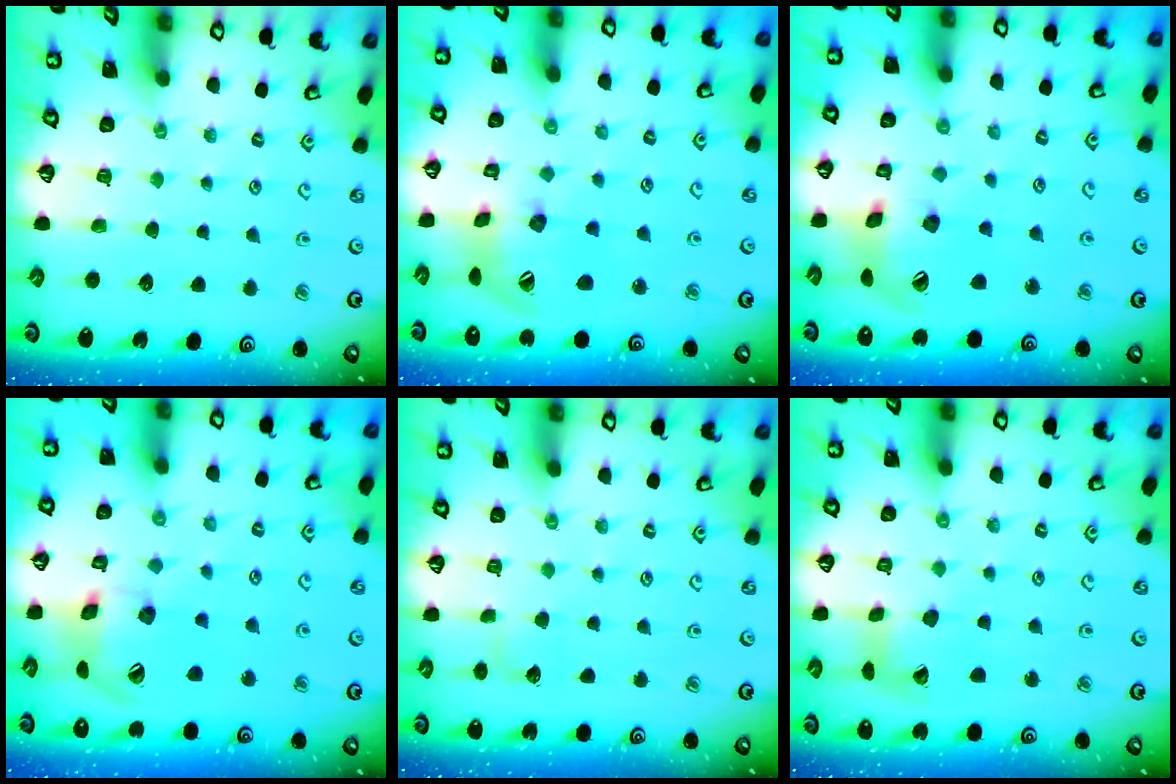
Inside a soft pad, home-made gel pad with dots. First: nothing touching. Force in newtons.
{"total": 14.8, "press": 14.7, "slide": 1.8}
{"total": 16.2, "press": 16.0, "slide": 2.4}
{"total": 16.7, "press": 16.5, "slide": 2.5}
{"total": 2.7, "press": 2.7, "slide": 0.3}
{"total": 10.5, "press": 10.4, "slide": 1.3}